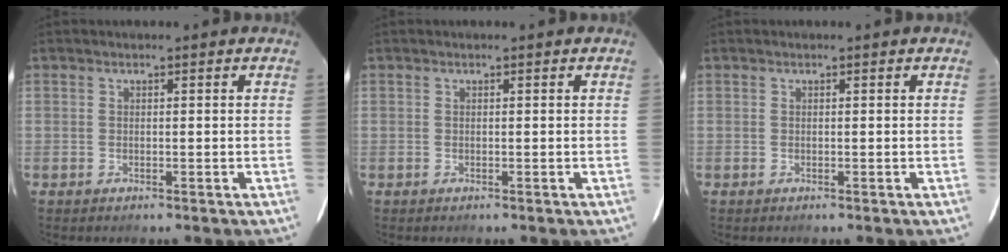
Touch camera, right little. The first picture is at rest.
{"total": 0.0}
{"total": 0.0}